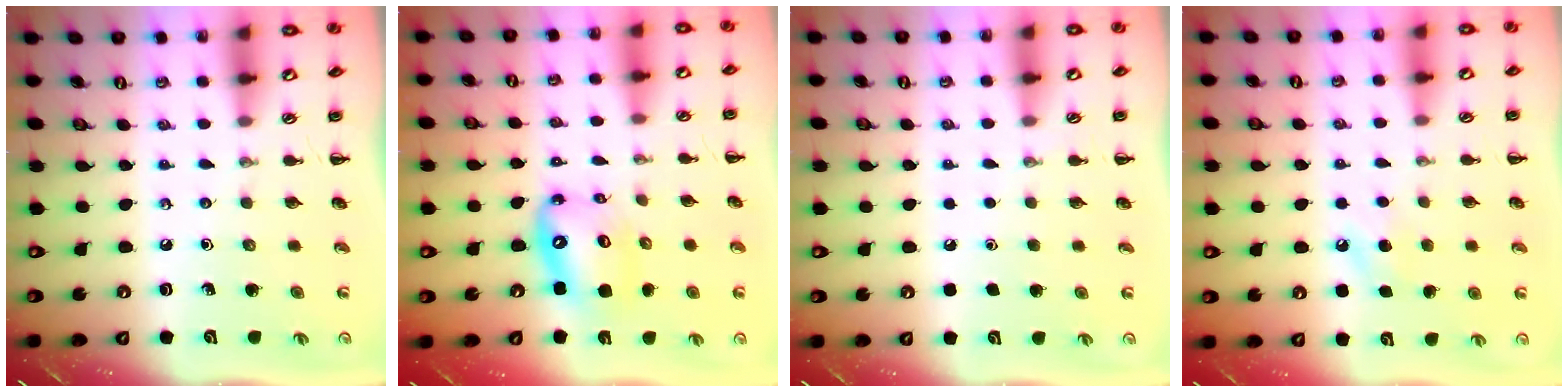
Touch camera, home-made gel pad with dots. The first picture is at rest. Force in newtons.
{"total": 12.7, "press": 12.2, "slide": 3.3}
{"total": 1.6, "press": 1.6, "slide": 0.1}
{"total": 5.6, "press": 5.4, "slide": 1.5}